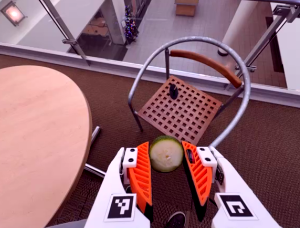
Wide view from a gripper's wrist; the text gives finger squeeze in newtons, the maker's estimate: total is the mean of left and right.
{"total": 10.2, "left": 10.5, "right": 9.8}